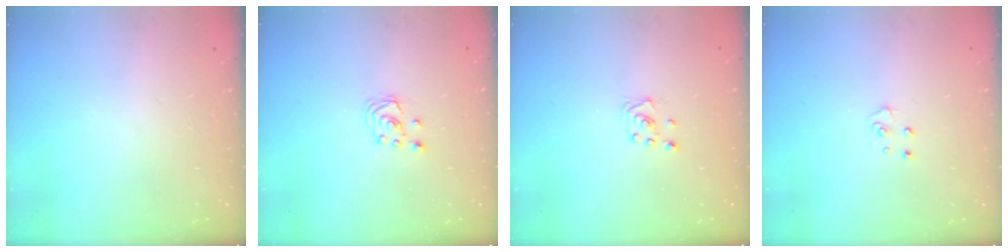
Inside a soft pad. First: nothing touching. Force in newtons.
{"total": 2.7, "press": 2.7, "slide": 0.3}
{"total": 3.0, "press": 2.9, "slide": 0.3}
{"total": 4.2, "press": 4.1, "slide": 0.4}